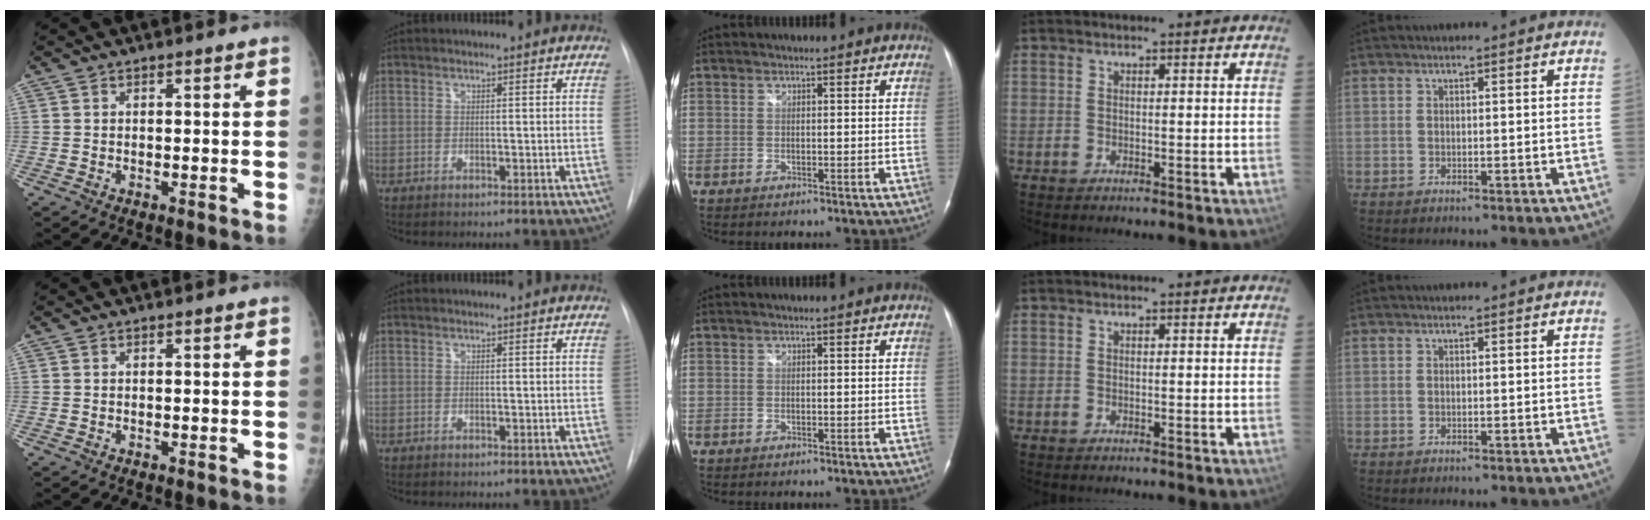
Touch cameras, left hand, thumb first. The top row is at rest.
{}